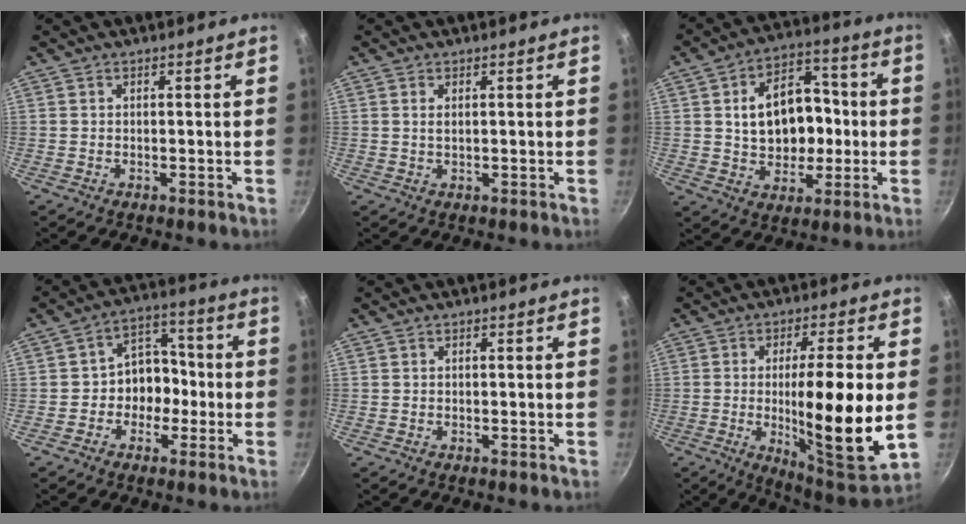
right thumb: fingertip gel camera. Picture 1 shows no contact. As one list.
[{"total": 1.4, "force": [0.4, 0.7, 1.1], "torque": [-0.022, 0.000, 0.008]}, {"total": 16.0, "force": [0.5, 11.7, 11.0], "torque": [-0.133, 0.029, 0.011]}, {"total": 8.7, "force": [-1.8, 7.2, 4.6], "torque": [-0.011, 0.037, -0.038]}, {"total": 0.0}, {"total": 19.4, "force": [-1.3, 3.9, 19.0], "torque": [-0.292, -0.019, -0.017]}]